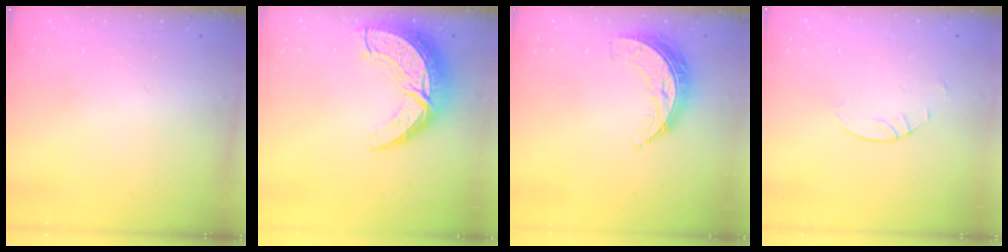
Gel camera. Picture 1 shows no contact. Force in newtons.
{"total": 15.1, "press": 15.1, "slide": 1.3}
{"total": 8.4, "press": 8.4, "slide": 0.7}
{"total": 2.7, "press": 2.7, "slide": 0.2}